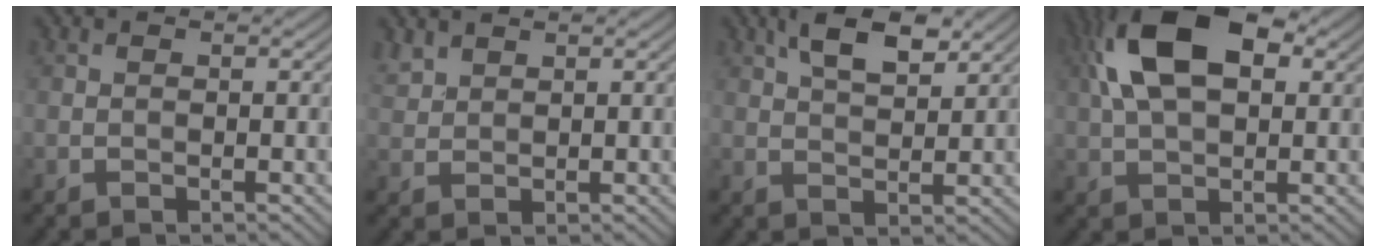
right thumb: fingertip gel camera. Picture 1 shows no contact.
{"total": 2.2, "force": [1.8, 1.0, 0.8], "torque": [-0.024, 0.005, 0.047]}
{"total": 5.8, "force": [3.3, 2.4, 4.2], "torque": [-0.084, 0.007, 0.061]}
{"total": 12.4, "force": [3.7, 6.8, 9.7], "torque": [-0.198, 0.021, 0.060]}